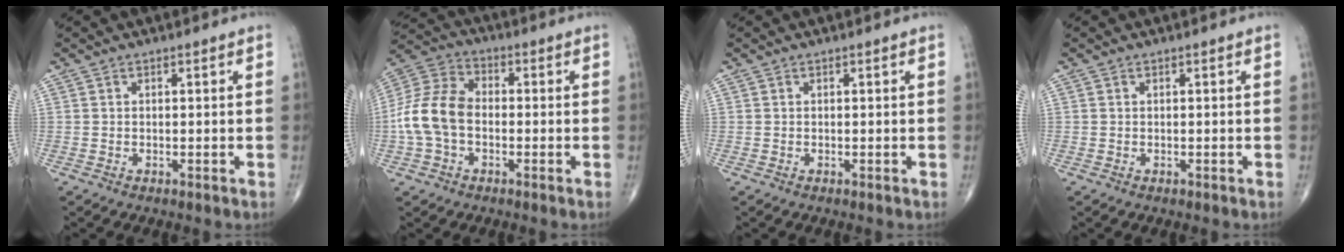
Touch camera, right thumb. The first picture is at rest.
{"total": 11.6, "force": [-1.8, 8.0, 8.2], "torque": [-0.166, 0.035, -0.045]}
{"total": 0.0}
{"total": 0.0}